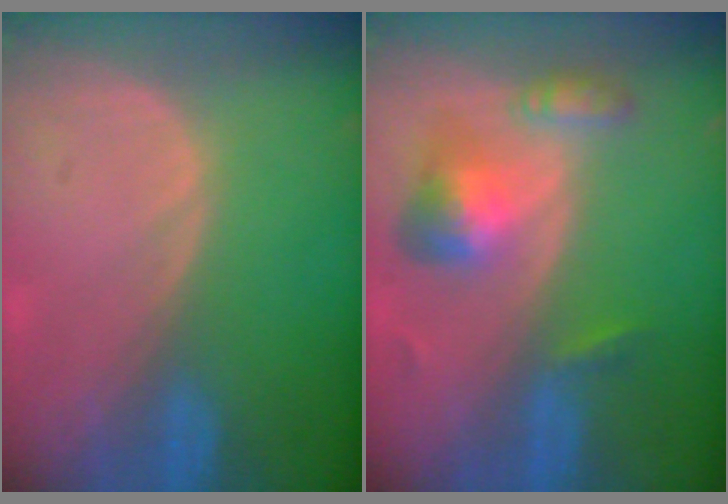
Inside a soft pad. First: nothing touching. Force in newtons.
{"total": 6.5, "press": 5.9, "slide": 2.5}